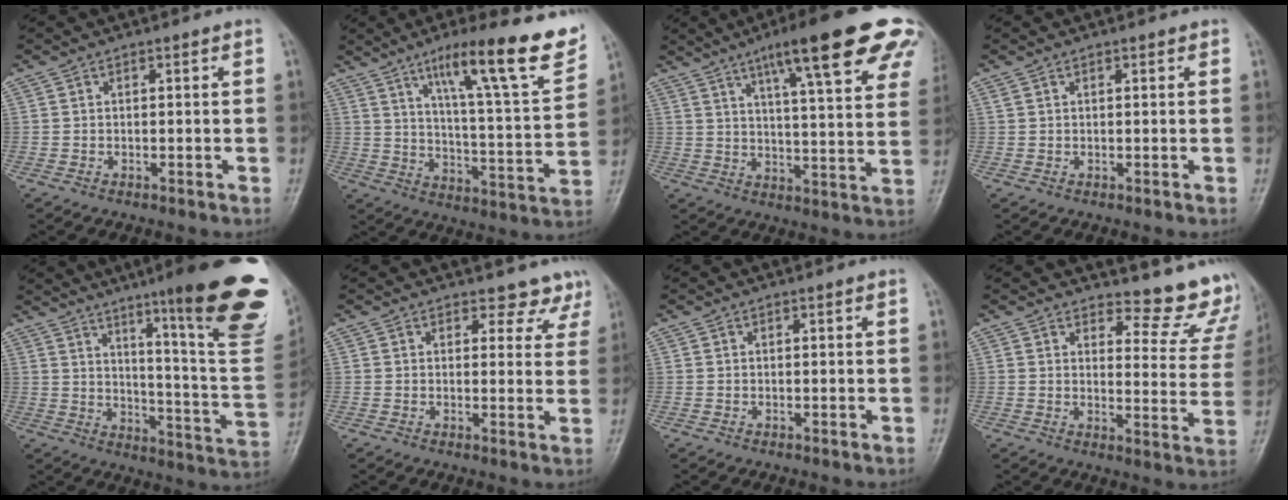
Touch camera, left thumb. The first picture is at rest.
{"total": 20.5, "force": [12.6, 2.8, 16.0], "torque": [-0.208, -0.053, 0.193]}
{"total": 22.1, "force": [12.8, 4.2, 17.6], "torque": [-0.228, -0.026, 0.172]}
{"total": 0.8, "force": [0.6, 0.4, 0.5], "torque": [-0.008, 0.000, 0.009]}
{"total": 26.0, "force": [14.6, 3.2, 21.3], "torque": [-0.240, -0.069, 0.206]}
{"total": 4.9, "force": [4.2, 2.5, 0.4], "torque": [0.028, -0.026, 0.033]}
{"total": 0.0}
{"total": 12.7, "force": [11.8, 3.8, 2.6], "torque": [0.010, -0.124, 0.120]}